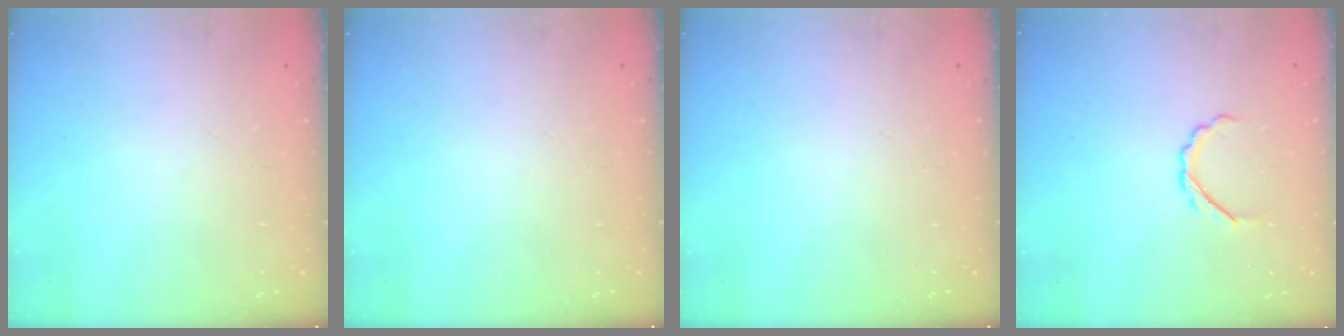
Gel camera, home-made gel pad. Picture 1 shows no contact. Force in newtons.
{"total": 0.0}
{"total": 0.0}
{"total": 4.5, "press": 4.4, "slide": 0.9}